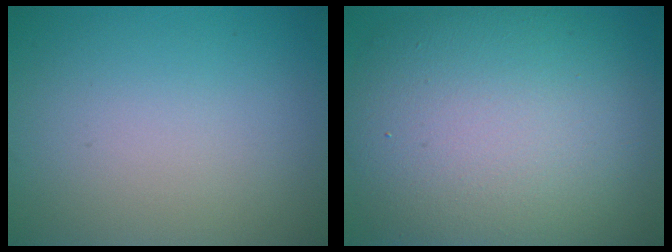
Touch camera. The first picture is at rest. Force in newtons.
{"total": 12.9, "press": 12.8, "slide": 1.4}